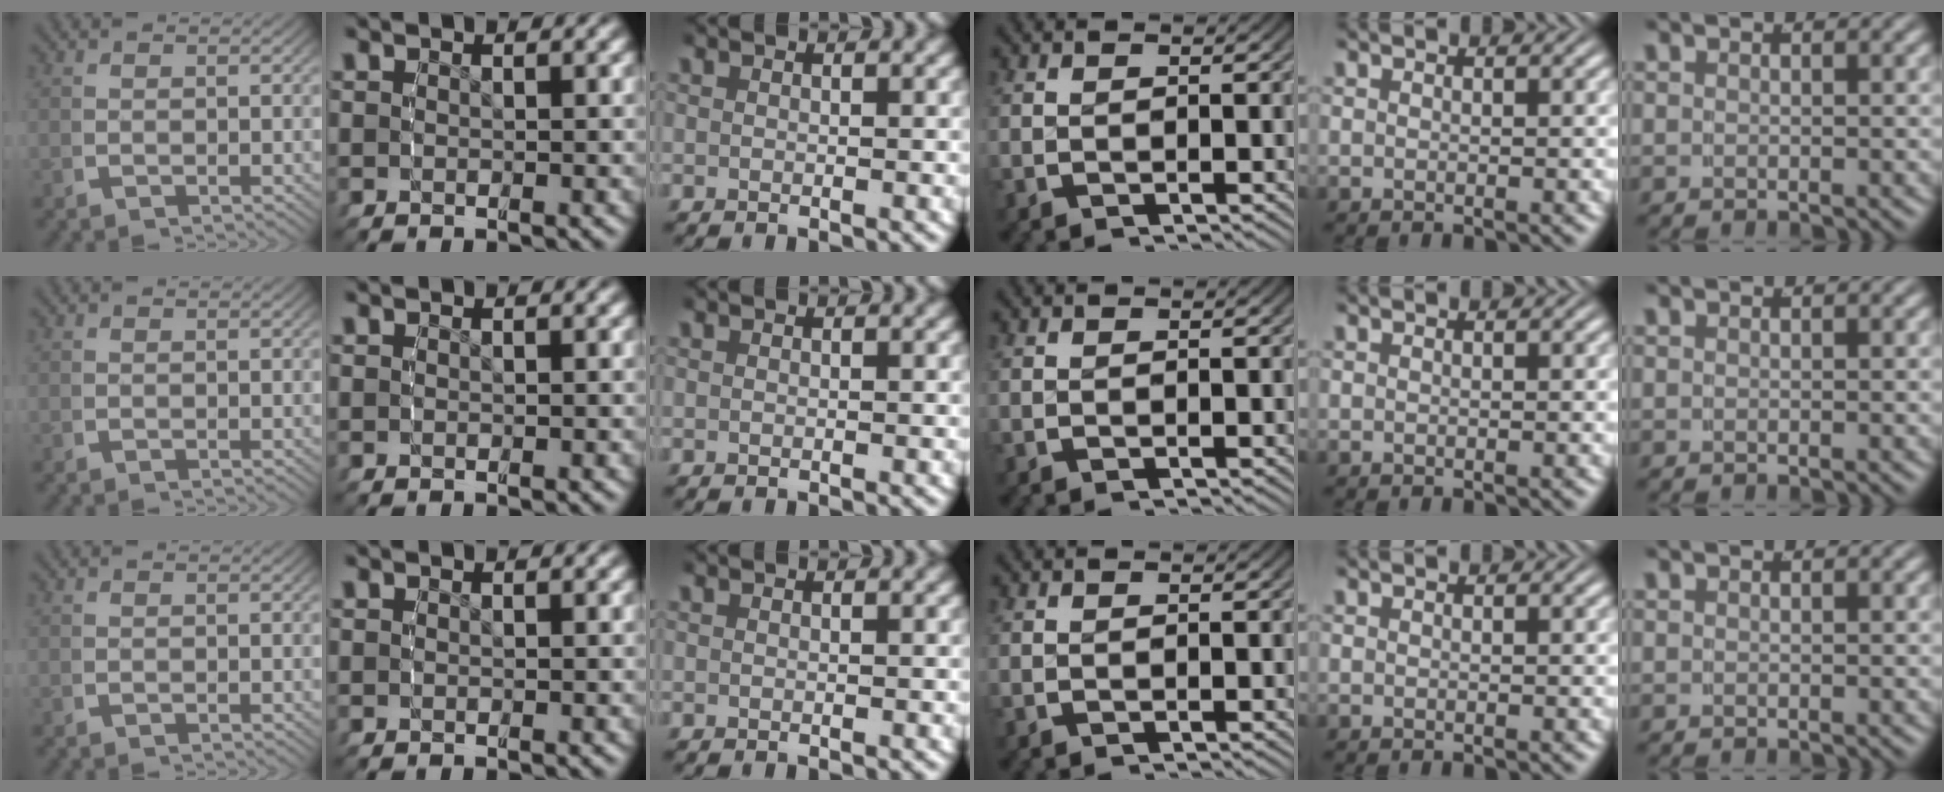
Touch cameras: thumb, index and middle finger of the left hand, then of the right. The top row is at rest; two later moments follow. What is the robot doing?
{"motion": "reach", "object": "shirt"}